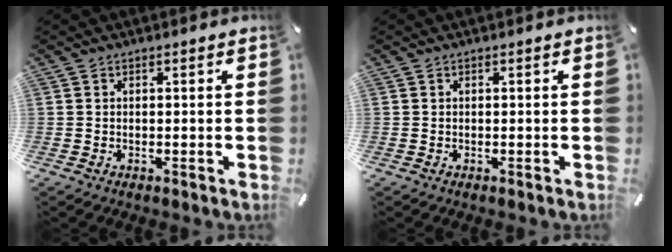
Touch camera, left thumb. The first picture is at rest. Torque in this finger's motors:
{"motor_torque": [0.00, 0.00, -0.01, 0.01, 0.00]}